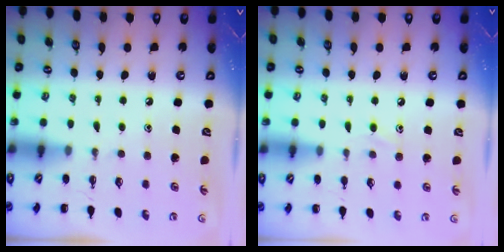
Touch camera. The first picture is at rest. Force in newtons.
{"total": 7.2, "press": 6.7, "slide": 2.5}